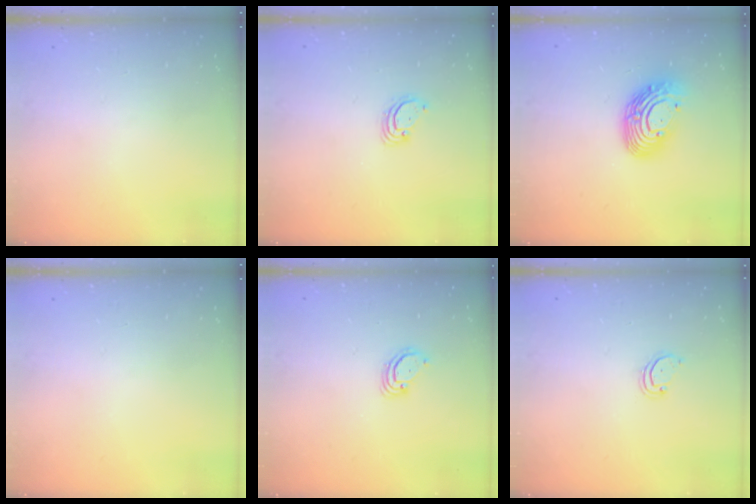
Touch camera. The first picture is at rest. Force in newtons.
{"total": 2.9, "press": 2.9, "slide": 0.3}
{"total": 13.2, "press": 13.2, "slide": 0.8}
{"total": 0.0}
{"total": 2.8, "press": 2.8, "slide": 0.3}
{"total": 2.5, "press": 2.5, "slide": 0.2}